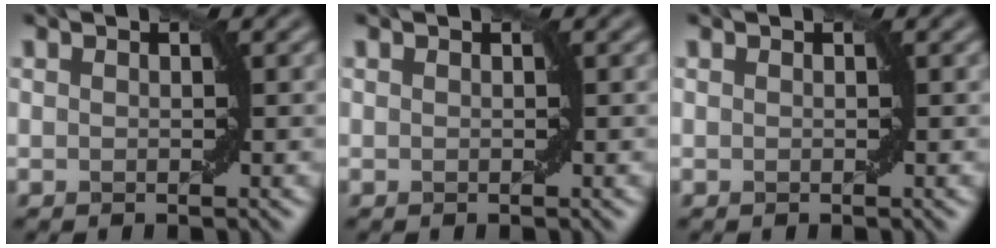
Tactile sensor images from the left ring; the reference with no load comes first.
{"total": 0.0}
{"total": 0.0}